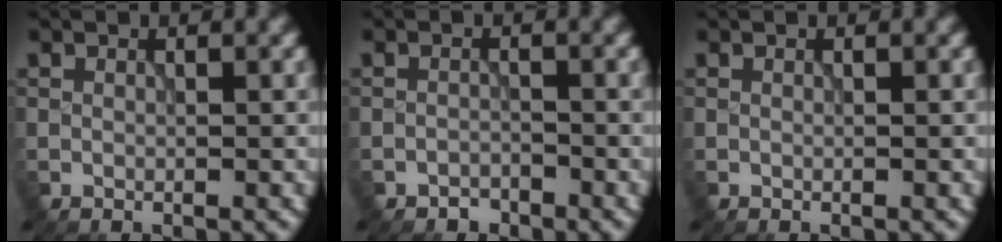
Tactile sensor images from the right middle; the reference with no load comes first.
{"total": 1.1, "force": [-1.0, 0.5, 0.0], "torque": [0.005, 0.003, -0.018]}
{"total": 0.0}